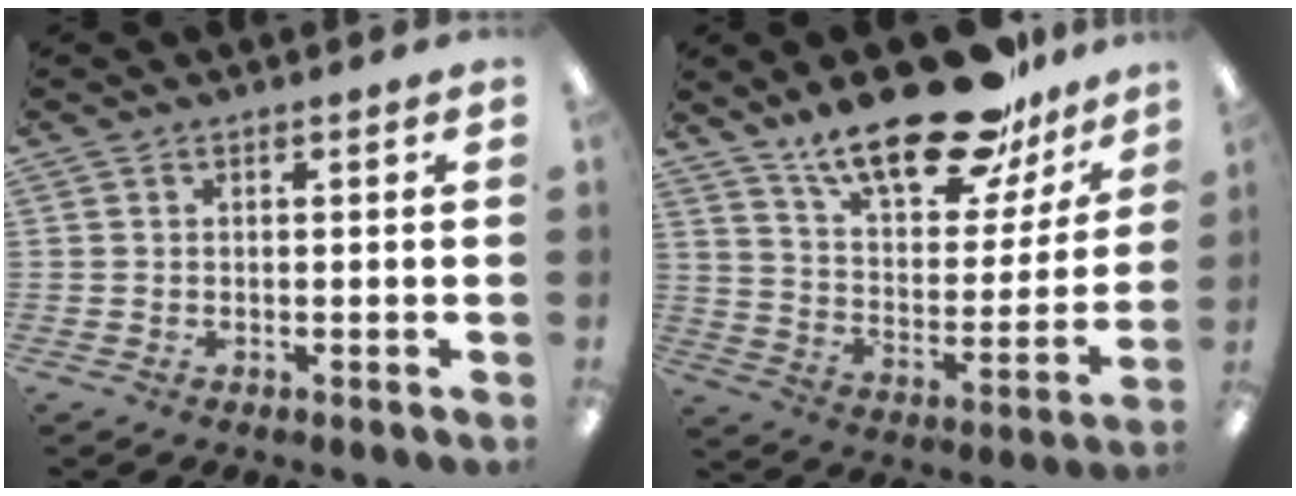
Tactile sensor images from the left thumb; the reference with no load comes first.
{"total": 24.7, "force": [18.1, 9.3, 13.9], "torque": [-0.214, -0.114, 0.307]}